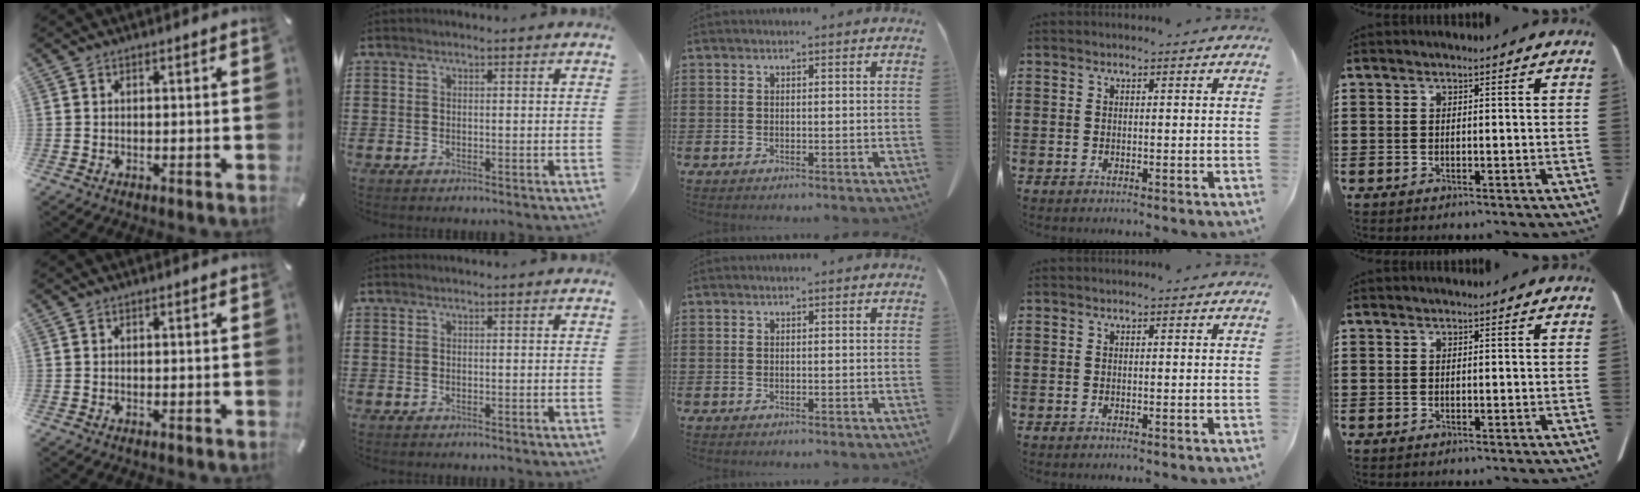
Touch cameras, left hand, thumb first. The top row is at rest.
{}